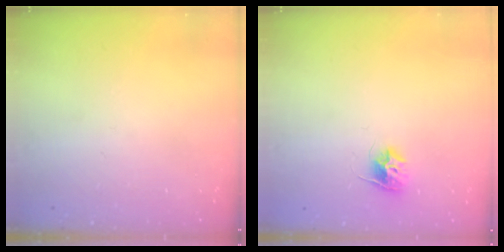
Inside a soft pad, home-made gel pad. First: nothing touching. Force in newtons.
{"total": 8.3, "press": 8.2, "slide": 0.6}